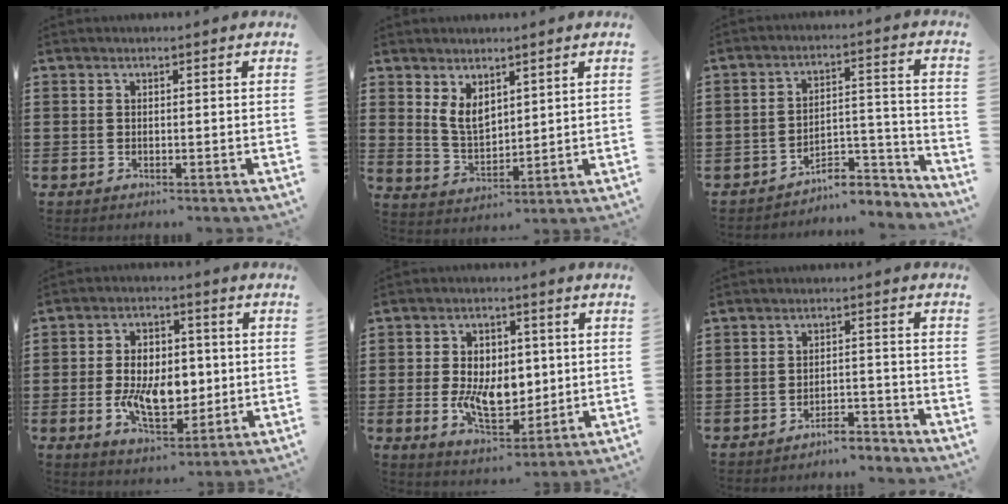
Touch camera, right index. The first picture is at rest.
{"total": 5.0, "force": [2.7, 2.9, 3.0], "torque": [-0.068, 0.003, 0.051]}
{"total": 6.6, "force": [-6.0, 2.0, 2.0], "torque": [-0.025, 0.020, -0.117]}
{"total": 9.7, "force": [-0.9, 5.9, 7.7], "torque": [-0.148, 0.003, -0.019]}
{"total": 9.0, "force": [-0.4, 5.9, 6.7], "torque": [-0.127, 0.006, -0.007]}
{"total": 3.7, "force": [-3.7, 0.3, 0.4], "torque": [-0.011, 0.005, -0.076]}